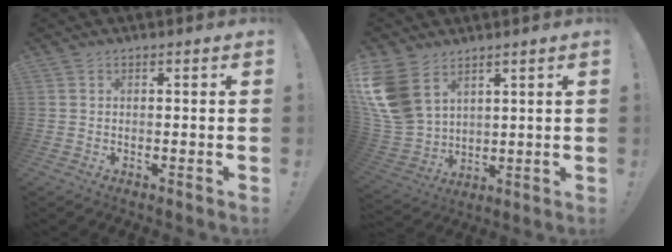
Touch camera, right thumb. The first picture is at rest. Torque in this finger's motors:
{"motor_torque": [1.40, 3.60, 1.49, 1.27, 0.25]}